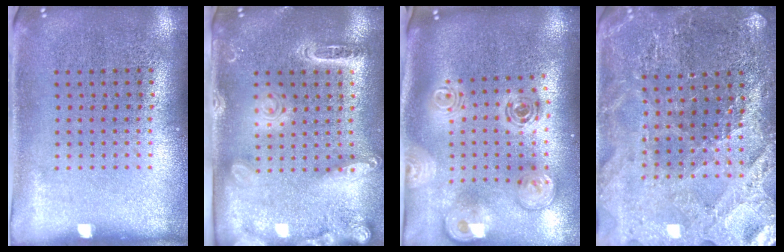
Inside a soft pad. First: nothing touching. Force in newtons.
{"total": 2.3, "press": 2.0, "slide": 1.2}
{"total": 2.3, "press": 1.8, "slide": 1.4}
{"total": 3.0, "press": 2.9, "slide": 0.4}